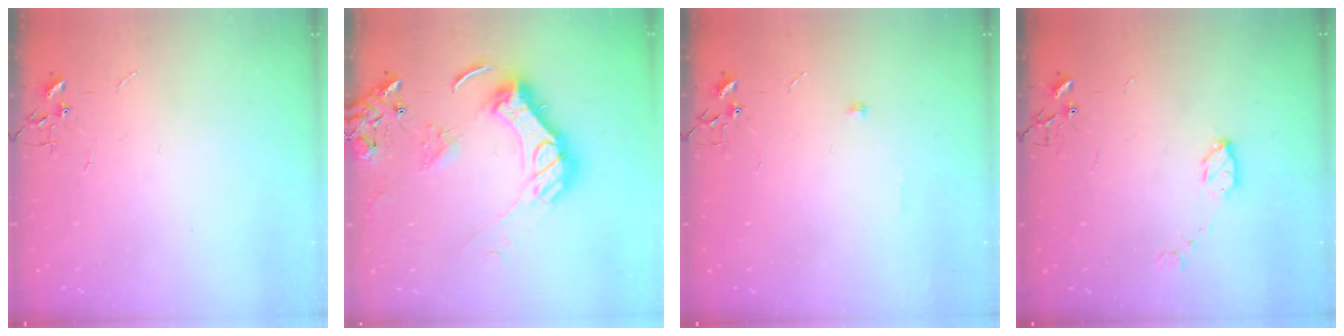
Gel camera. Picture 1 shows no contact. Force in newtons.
{"total": 18.6, "press": 18.4, "slide": 2.6}
{"total": 4.7, "press": 4.6, "slide": 1.0}
{"total": 4.9, "press": 4.8, "slide": 0.6}